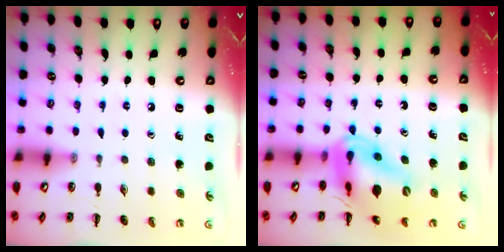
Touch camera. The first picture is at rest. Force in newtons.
{"total": 14.4, "press": 13.9, "slide": 4.1}